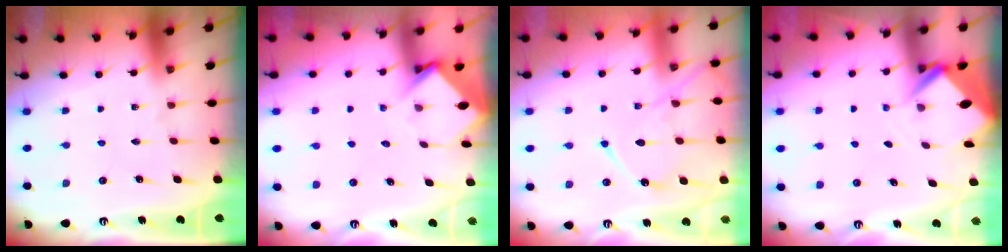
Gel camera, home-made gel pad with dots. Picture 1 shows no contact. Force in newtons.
{"total": 3.5, "press": 3.5, "slide": 0.3}
{"total": 11.7, "press": 11.7, "slide": 0.6}
{"total": 2.7, "press": 2.7, "slide": 0.1}